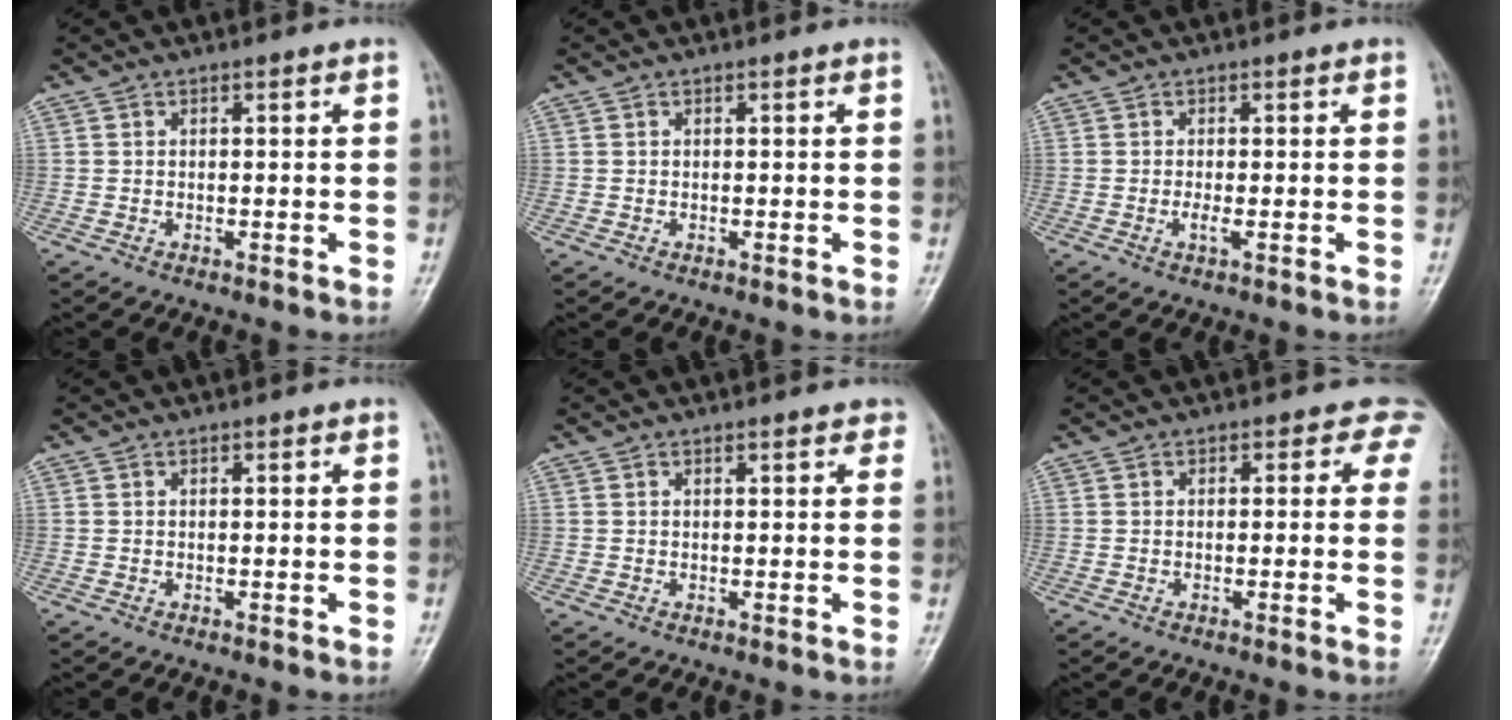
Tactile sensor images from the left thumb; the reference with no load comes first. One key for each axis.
{"total": 0.0}
{"total": 1.3, "fx": -0.3, "fy": 0.2, "fz": 1.3, "tx": -0.026, "ty": -0.004, "tz": -0.006}
{"total": 0.0}
{"total": 1.7, "fx": 1.2, "fy": 0.8, "fz": 0.9, "tx": 0.000, "ty": -0.002, "tz": 0.010}
{"total": 2.9, "fx": 1.2, "fy": 2.2, "fz": 1.3, "tx": 0.019, "ty": -0.001, "tz": -0.009}